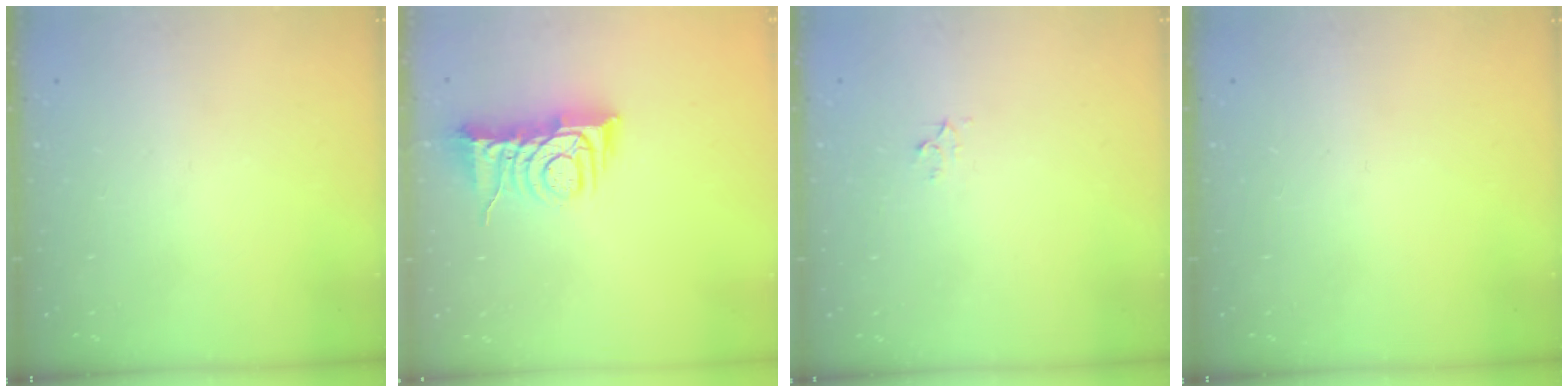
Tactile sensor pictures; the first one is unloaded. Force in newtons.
{"total": 8.8, "press": 8.8, "slide": 0.4}
{"total": 2.3, "press": 2.3, "slide": 0.2}
{"total": 0.0}